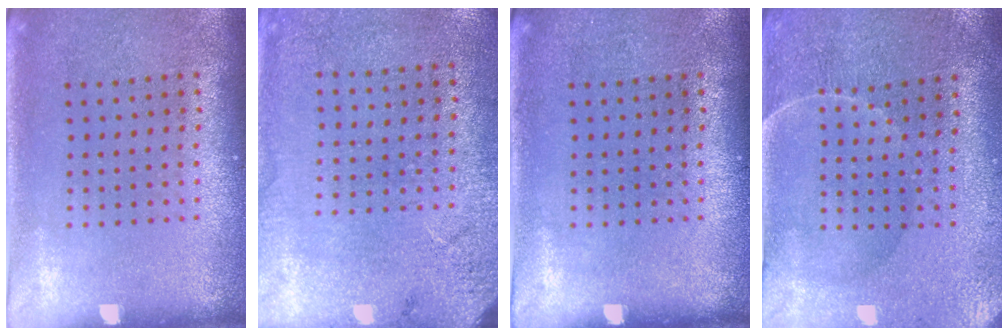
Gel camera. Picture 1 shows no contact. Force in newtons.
{"total": 2.7, "press": 2.2, "slide": 1.5}
{"total": 0.0}
{"total": 0.6, "press": 0.5, "slide": 0.4}